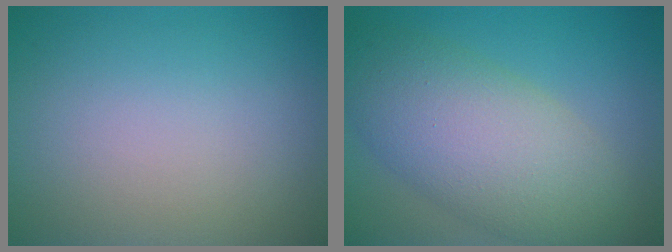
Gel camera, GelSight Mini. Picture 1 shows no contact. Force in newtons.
{"total": 8.5, "press": 8.5, "slide": 0.4}